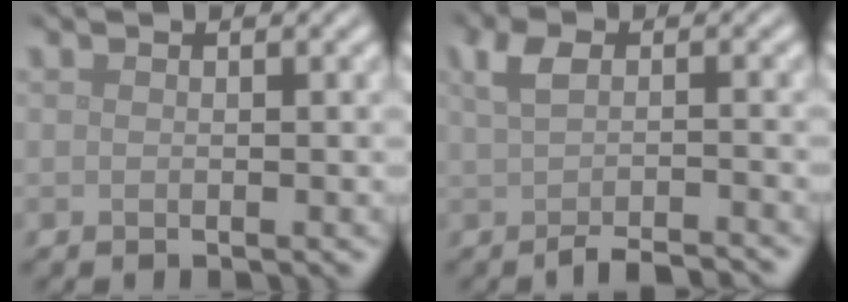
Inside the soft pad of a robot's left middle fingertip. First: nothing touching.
{"total": 3.4, "force": [-1.2, 1.0, 3.0], "torque": [-0.050, -0.006, -0.024]}